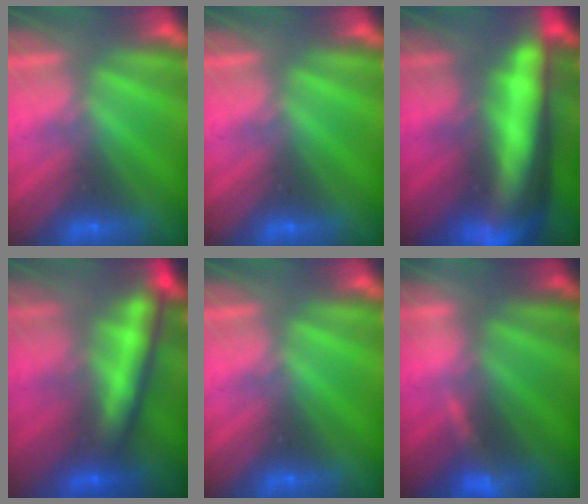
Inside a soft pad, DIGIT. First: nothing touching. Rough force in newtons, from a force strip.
{"total": 0.0}
{"total": 7.8}
{"total": 6.1}
{"total": 0.0}
{"total": 3.5}